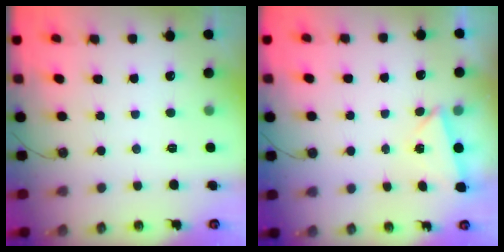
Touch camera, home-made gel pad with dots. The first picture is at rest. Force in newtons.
{"total": 1.9, "press": 1.4, "slide": 1.4}